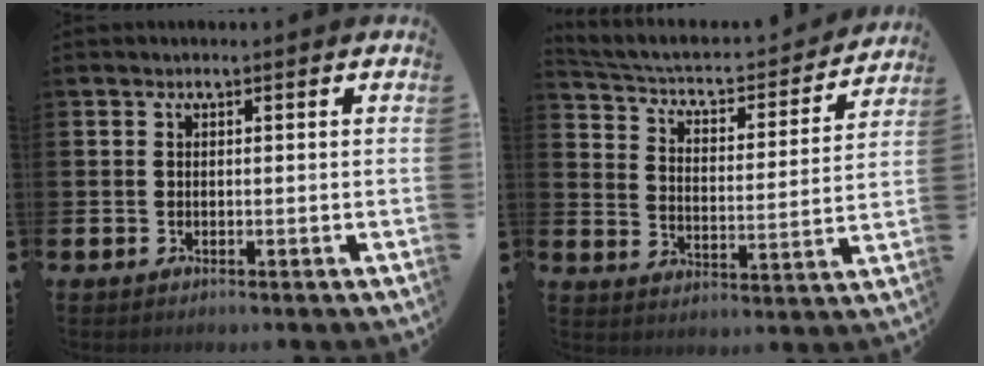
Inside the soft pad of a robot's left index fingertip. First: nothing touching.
{"total": 5.1, "force": [4.4, 1.9, 1.7], "torque": [-0.061, -0.035, 0.067]}